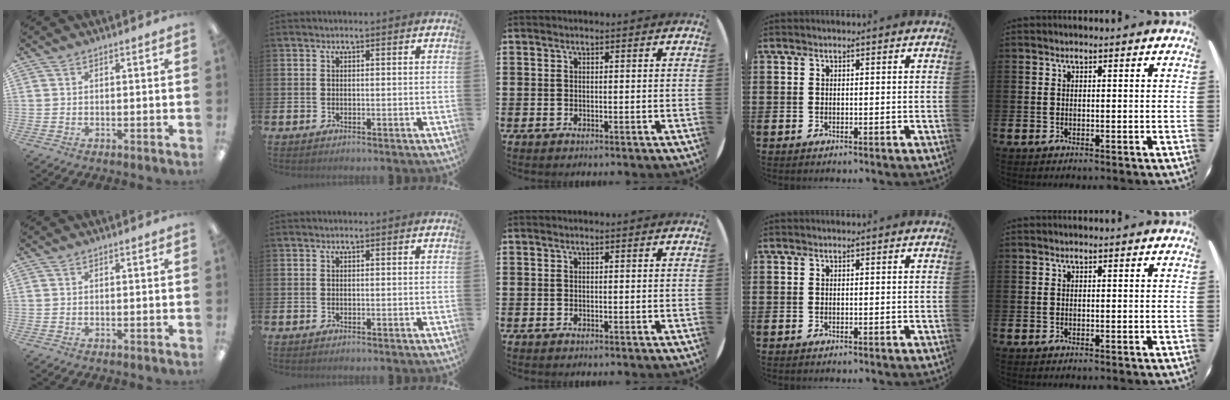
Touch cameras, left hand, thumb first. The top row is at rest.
{}